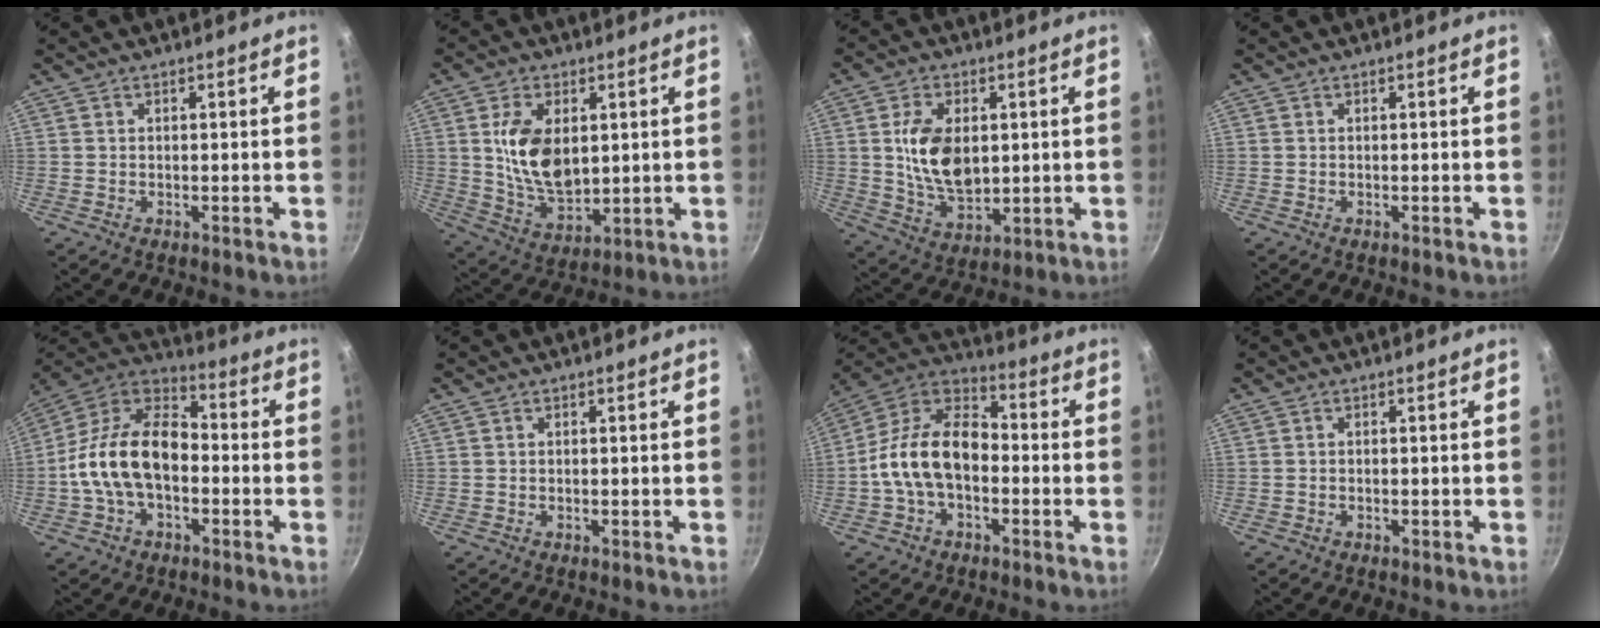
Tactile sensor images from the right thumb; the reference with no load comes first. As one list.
[{"total": 12.8, "force": [2.4, 7.8, 9.9], "torque": [-0.166, -0.022, 0.056]}, {"total": 12.3, "force": [1.6, 7.7, 9.4], "torque": [-0.152, -0.017, 0.037]}, {"total": 0.0}, {"total": 17.3, "force": [-2.6, 10.8, 13.3], "torque": [-0.206, 0.047, -0.067]}, {"total": 0.0}, {"total": 15.2, "force": [-2.4, 9.8, 11.4], "torque": [-0.173, 0.049, -0.064]}, {"total": 0.0}]